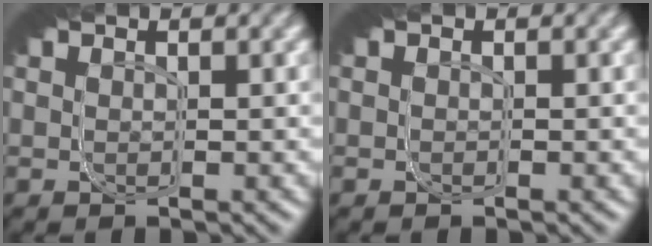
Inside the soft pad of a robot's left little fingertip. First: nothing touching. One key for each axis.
{"total": 0.7, "fx": -0.4, "fy": -0.3, "fz": -0.4, "tx": 0.004, "ty": -0.003, "tz": -0.004}